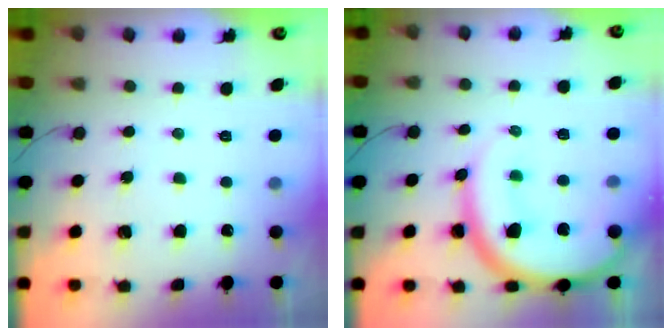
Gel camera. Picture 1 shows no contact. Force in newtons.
{"total": 16.6, "press": 16.5, "slide": 1.5}